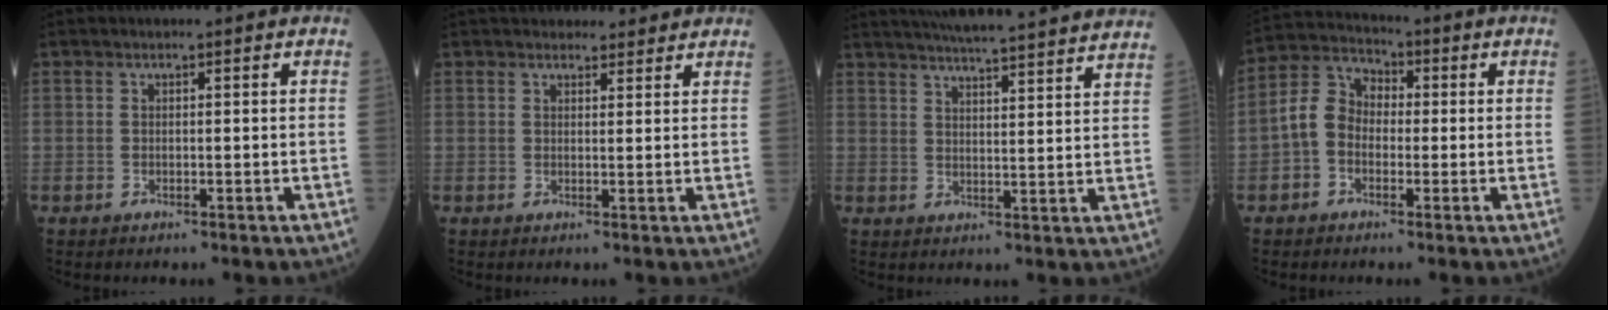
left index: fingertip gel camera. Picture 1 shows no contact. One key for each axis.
{"total": 7.1, "fx": 6.4, "fy": 2.5, "fz": 1.8, "tx": -0.011, "ty": 0.017, "tz": 0.080}
{"total": 24.5, "fx": 22.7, "fy": 0.5, "fz": 9.1, "tx": -0.141, "ty": -0.018, "tz": 0.286}
{"total": 6.5, "fx": -1.2, "fy": 5.1, "fz": 3.9, "tx": -0.092, "ty": 0.028, "tz": -0.035}